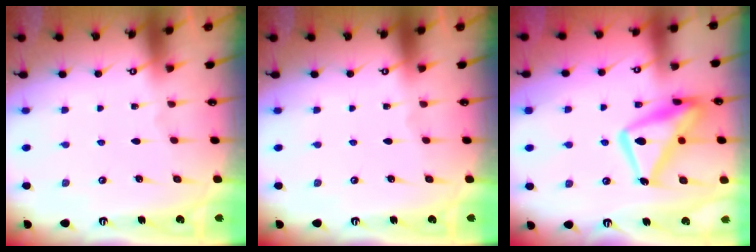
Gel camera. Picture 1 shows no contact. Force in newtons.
{"total": 0.0}
{"total": 16.2, "press": 16.1, "slide": 1.3}